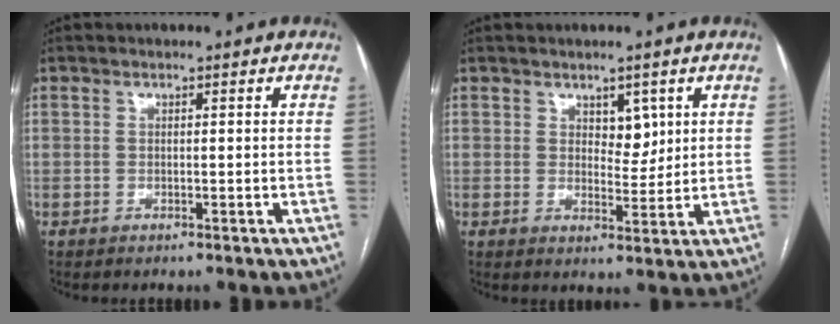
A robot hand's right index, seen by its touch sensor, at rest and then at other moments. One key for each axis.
{"total": 3.8, "fx": 1.7, "fy": 2.1, "fz": 2.6, "tx": -0.033, "ty": -0.003, "tz": 0.029}